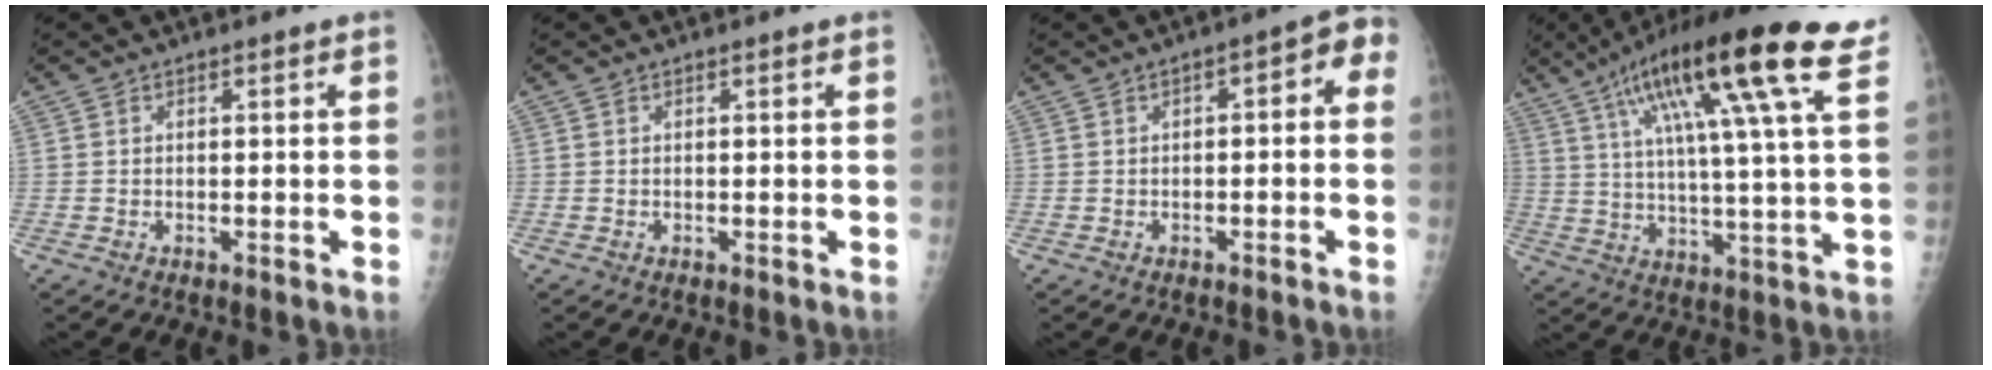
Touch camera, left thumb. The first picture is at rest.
{"total": 0.0}
{"total": 5.2, "force": [-0.6, 2.7, 4.5], "torque": [-0.035, 0.036, -0.016]}
{"total": 22.5, "force": [12.3, 2.4, 18.7], "torque": [-0.292, -0.016, 0.188]}